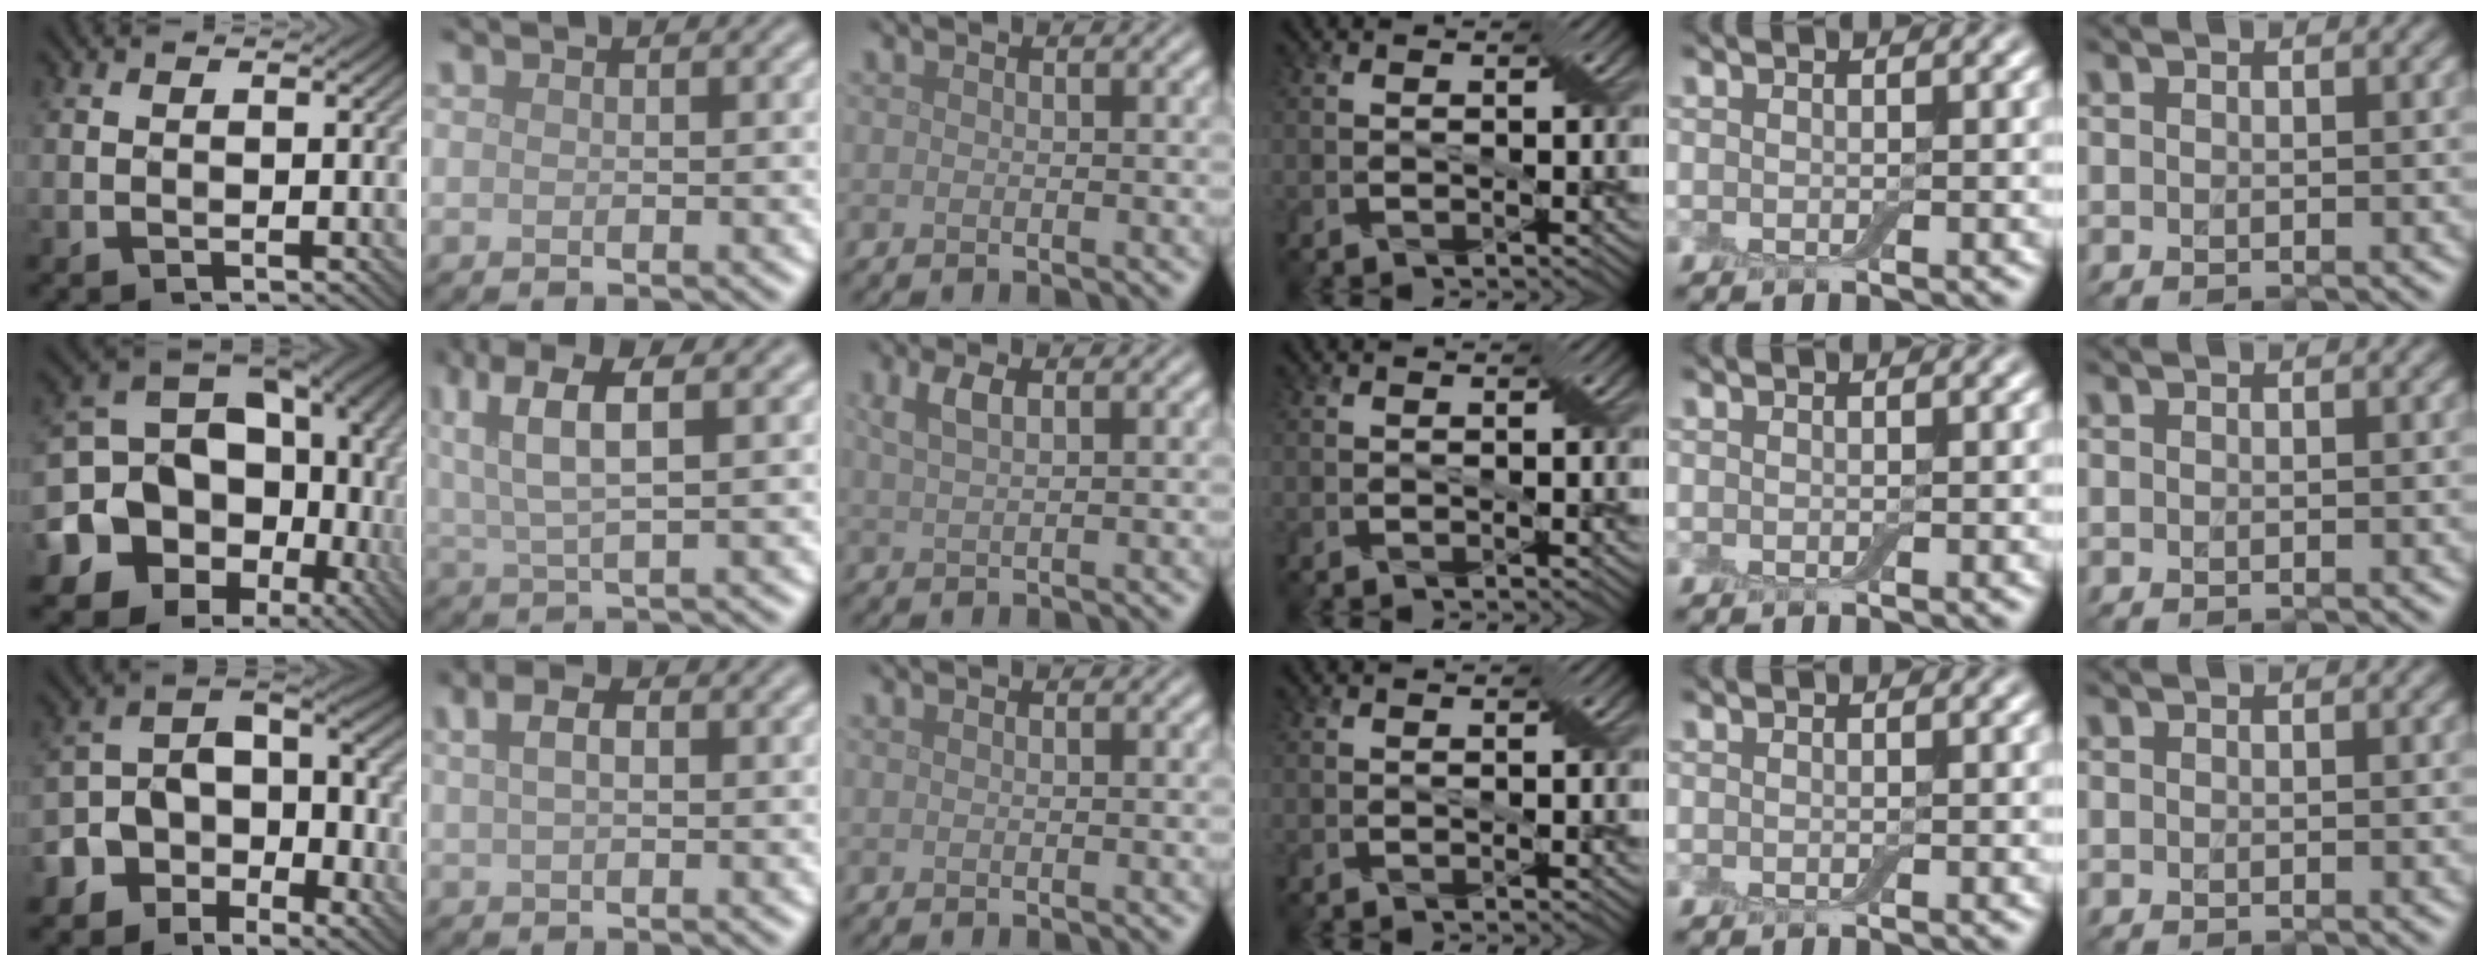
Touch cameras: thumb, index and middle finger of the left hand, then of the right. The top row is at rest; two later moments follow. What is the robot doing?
{"motion": "squeeze", "object": "air blower"}